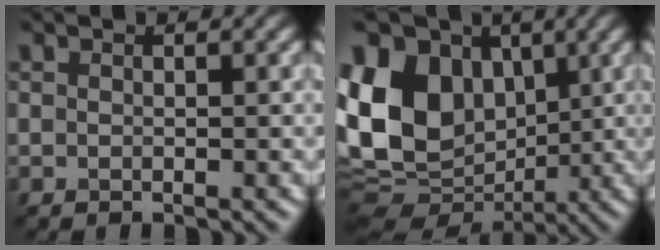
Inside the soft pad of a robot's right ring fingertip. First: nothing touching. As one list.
[{"total": 16.8, "force": [2.1, 13.1, 10.4], "torque": [-0.224, 0.017, 0.033]}]